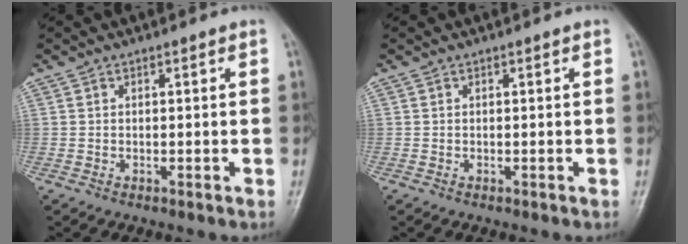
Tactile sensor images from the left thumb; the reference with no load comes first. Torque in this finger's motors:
{"motor_torque": [-0.01, 0.02, -0.08, -0.10, 0.00]}